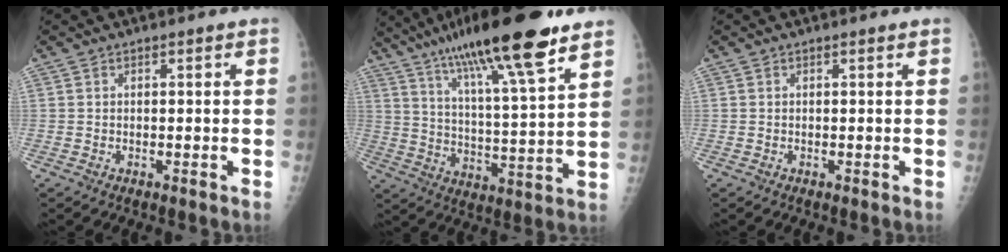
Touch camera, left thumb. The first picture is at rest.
{"total": 21.8, "force": [14.5, 3.1, 16.0], "torque": [-0.263, -0.044, 0.241]}
{"total": 0.0}